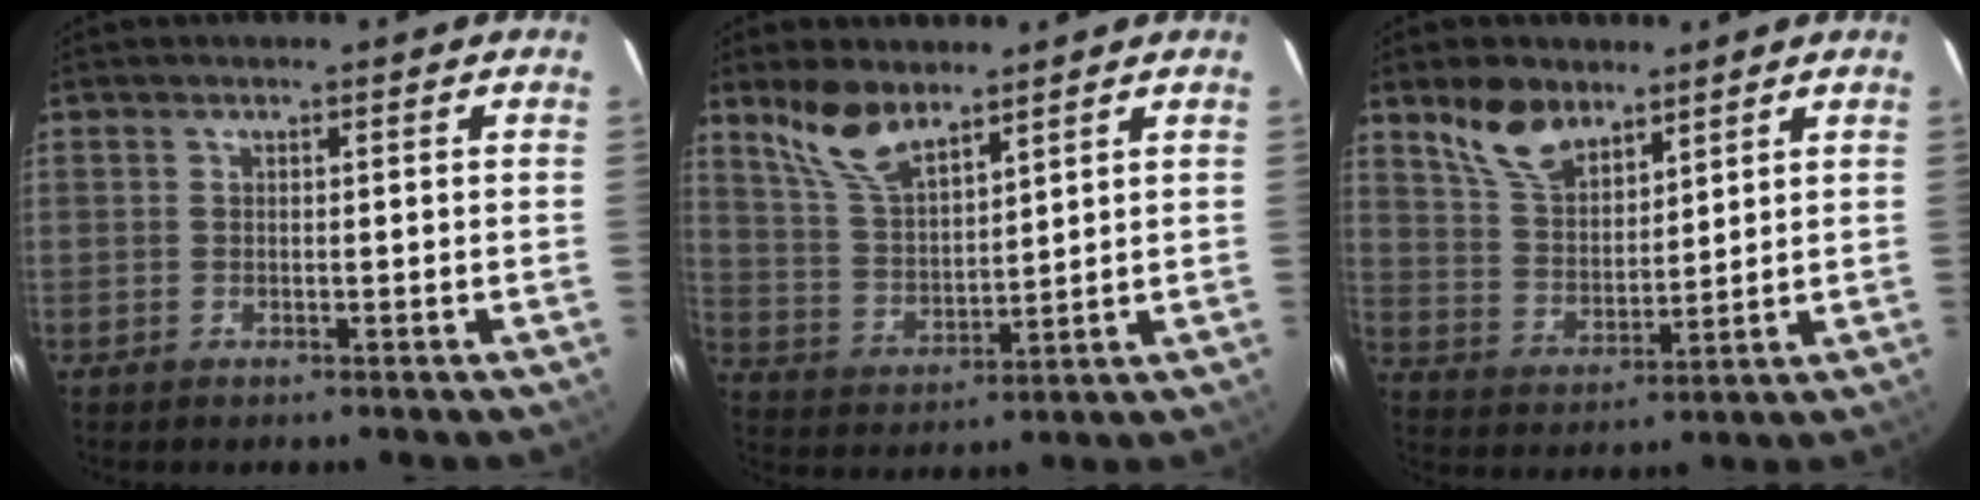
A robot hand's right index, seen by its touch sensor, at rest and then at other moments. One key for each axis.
{"total": 9.5, "fx": 7.1, "fy": 3.5, "fz": 5.1, "tx": -0.101, "ty": 0.009, "tz": 0.151}
{"total": 9.8, "fx": 7.0, "fy": 5.0, "fz": 4.7, "tx": -0.089, "ty": 0.019, "tz": 0.142}